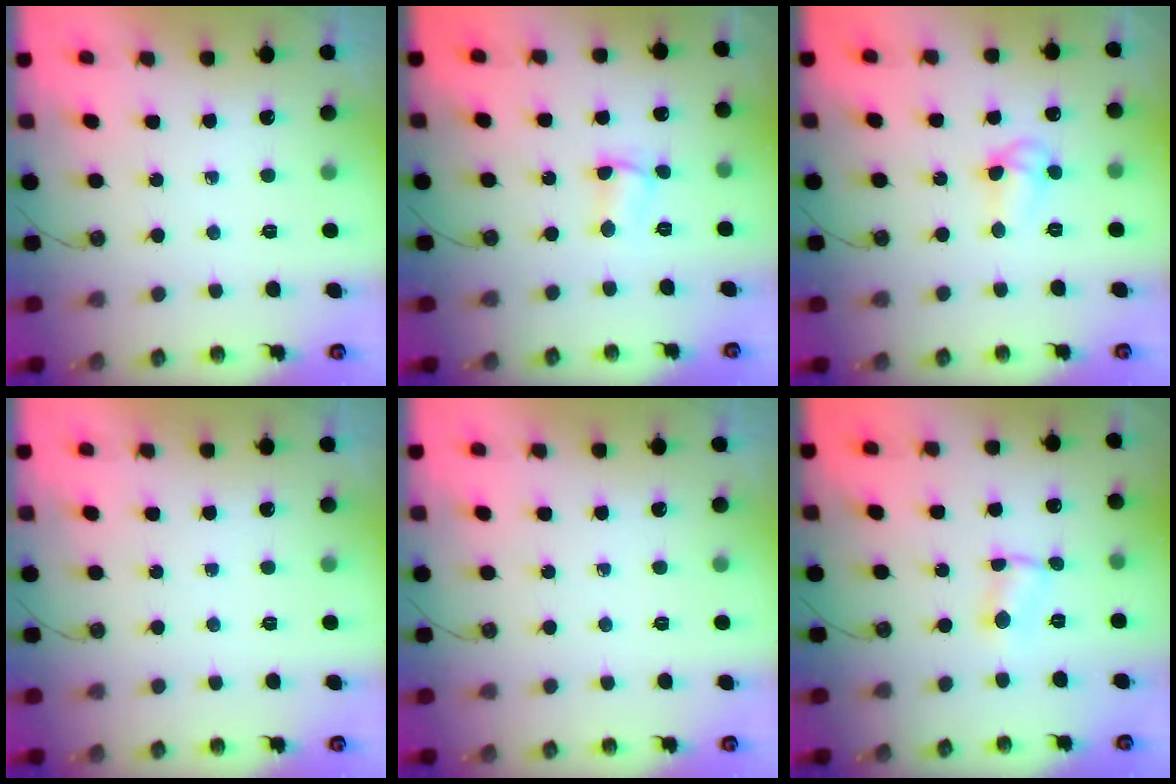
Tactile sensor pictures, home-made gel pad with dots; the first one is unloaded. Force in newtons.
{"total": 1.8, "press": 1.7, "slide": 0.5}
{"total": 6.7, "press": 6.7, "slide": 0.6}
{"total": 0.0}
{"total": 0.0}
{"total": 1.6, "press": 1.6, "slide": 0.3}